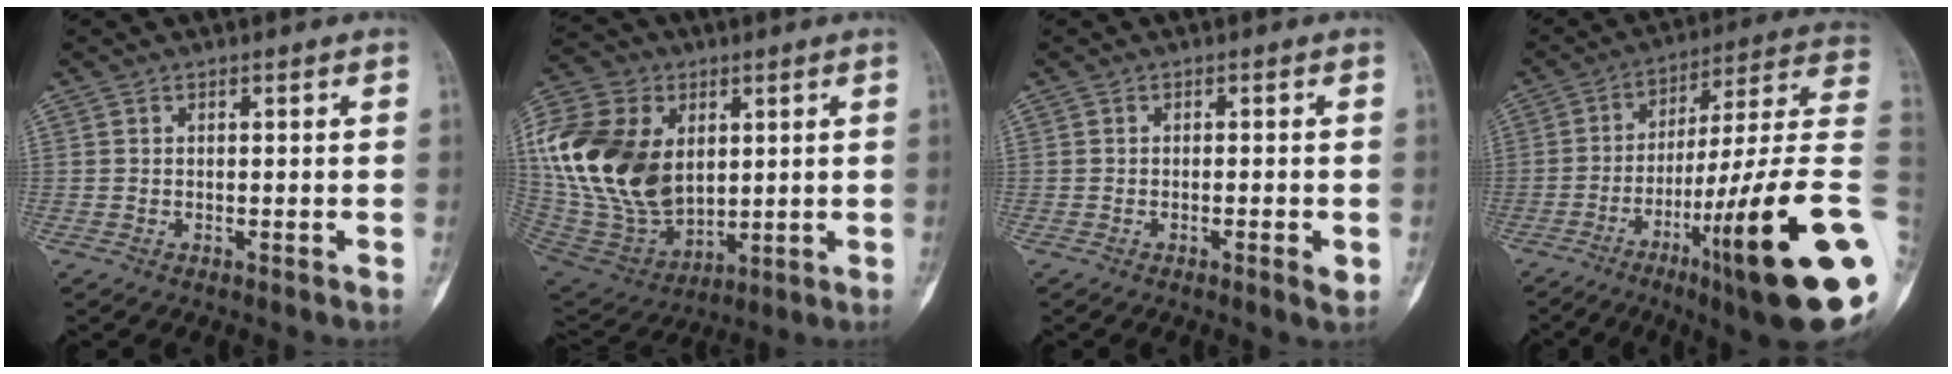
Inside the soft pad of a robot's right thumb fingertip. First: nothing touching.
{"total": 24.8, "force": [4.2, 17.1, 17.5], "torque": [-0.350, -0.016, 0.093]}
{"total": 2.3, "force": [-0.7, 0.5, 2.1], "torque": [-0.035, -0.002, -0.011]}
{"total": 28.0, "force": [-7.9, 3.2, 26.7], "torque": [-0.348, 0.035, -0.118]}